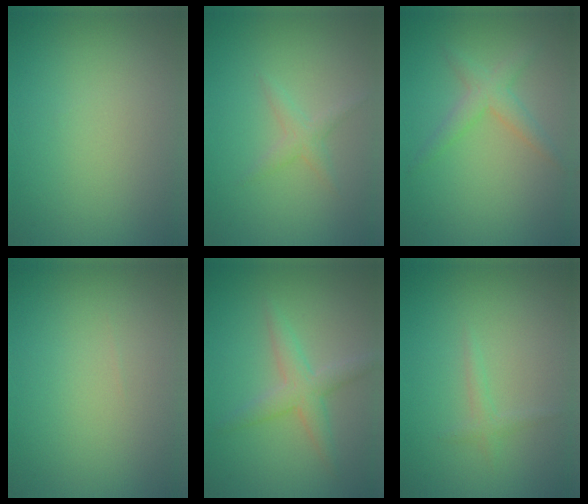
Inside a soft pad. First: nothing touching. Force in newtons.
{"total": 1.3, "press": 1.3, "slide": 0.1}
{"total": 2.3, "press": 2.3, "slide": 0.1}
{"total": 0.0}
{"total": 2.8, "press": 2.8, "slide": 0.0}
{"total": 1.0, "press": 1.0, "slide": 0.1}